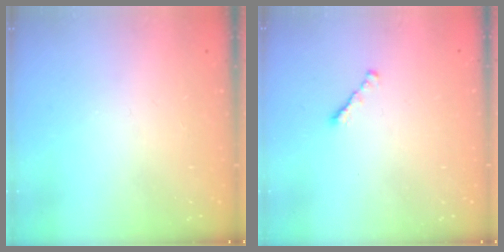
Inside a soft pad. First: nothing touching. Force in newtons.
{"total": 1.3, "press": 1.2, "slide": 0.5}